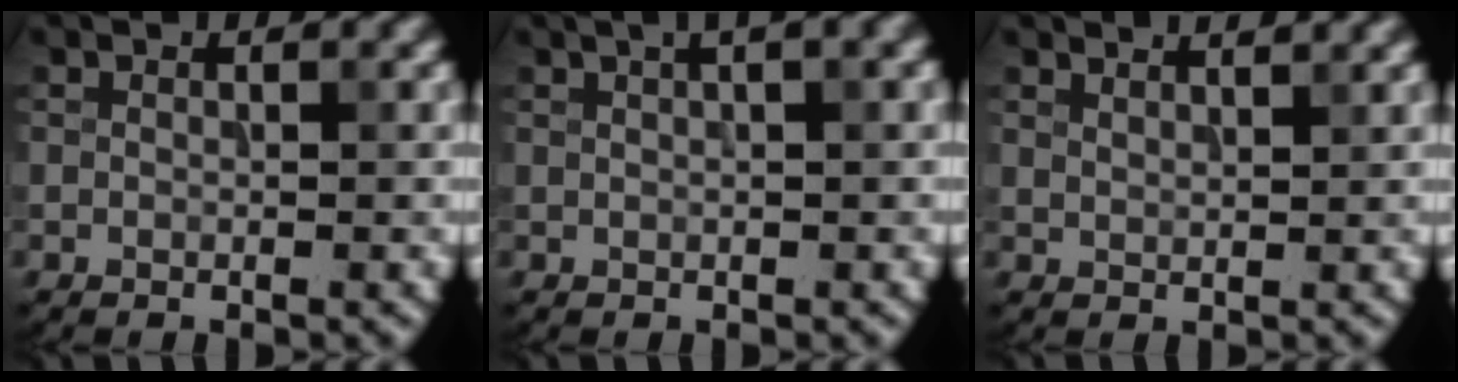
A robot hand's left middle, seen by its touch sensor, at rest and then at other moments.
{"total": 4.0, "force": [2.1, 1.5, 3.1], "torque": [-0.027, 0.009, 0.017]}
{"total": 3.1, "force": [2.7, 0.9, 1.3], "torque": [-0.004, 0.016, 0.019]}